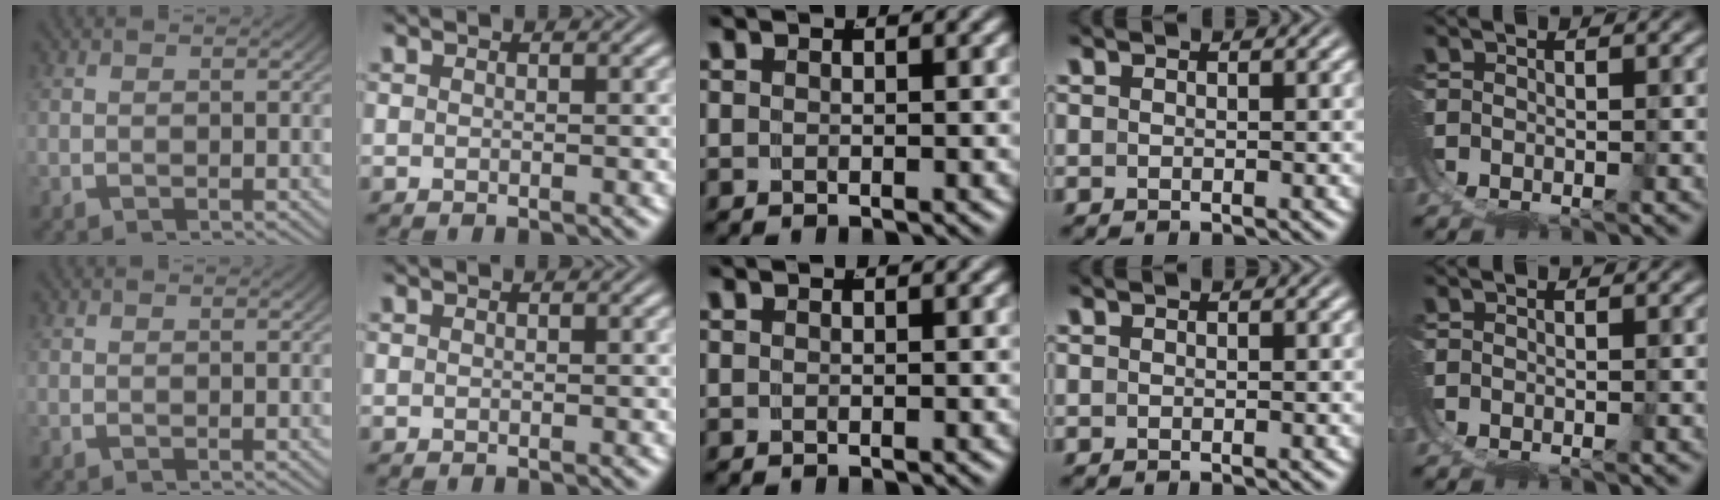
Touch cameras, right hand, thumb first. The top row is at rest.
{}